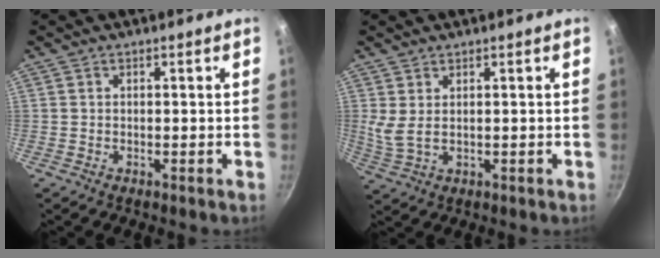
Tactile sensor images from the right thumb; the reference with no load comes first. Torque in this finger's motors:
{"motor_torque": [0.33, 0.13, 0.37, -0.21, -0.07]}